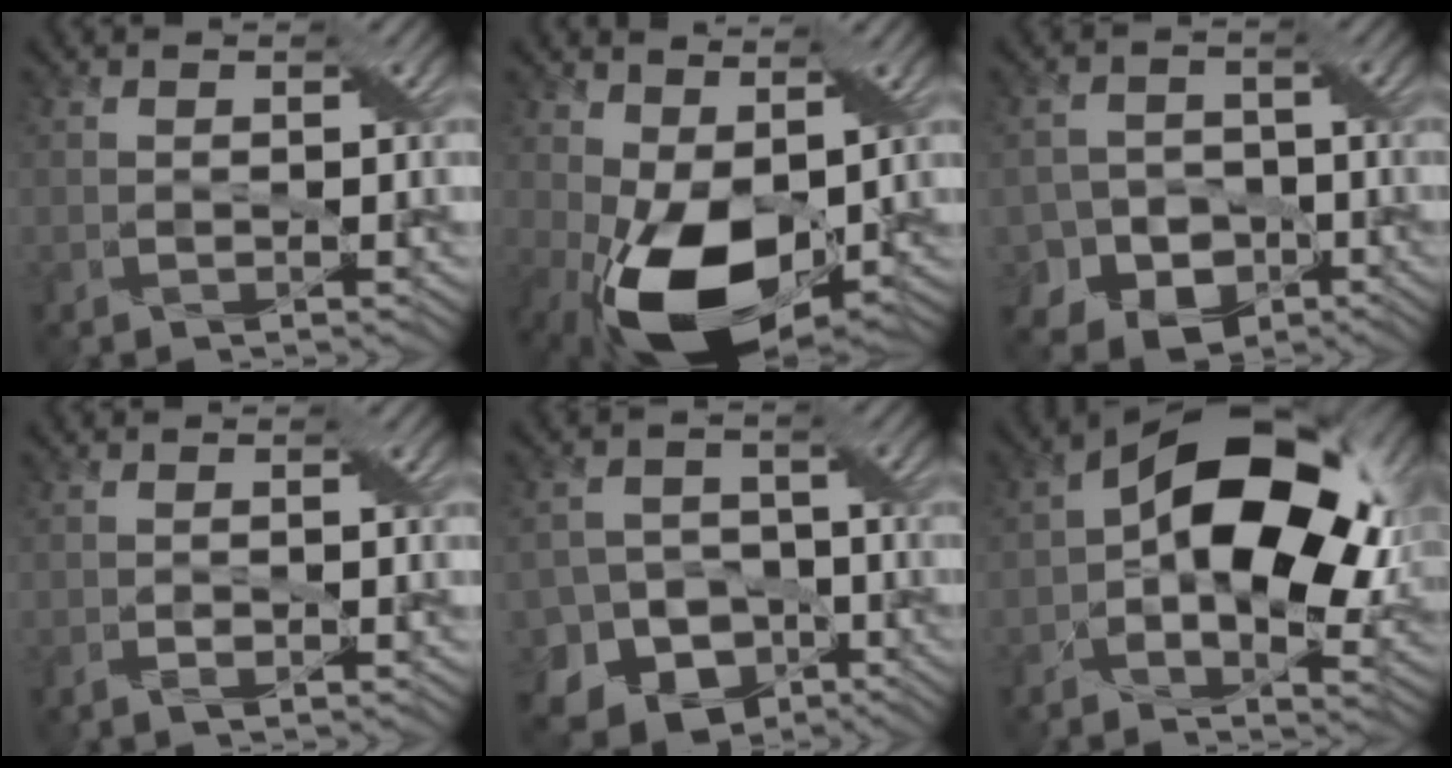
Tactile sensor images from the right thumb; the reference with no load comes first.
{"total": 13.1, "force": [-1.7, 7.3, 10.7], "torque": [-0.216, -0.017, -0.026]}
{"total": 8.0, "force": [-4.2, 6.3, 2.7], "torque": [-0.042, -0.015, -0.082]}
{"total": 1.1, "force": [-0.4, 0.3, 0.9], "torque": [-0.019, 0.000, -0.008]}
{"total": 13.0, "force": [-7.7, 9.6, 4.3], "torque": [-0.086, -0.035, -0.130]}
{"total": 16.3, "force": [1.9, 9.8, 12.9], "torque": [-0.198, 0.006, 0.027]}